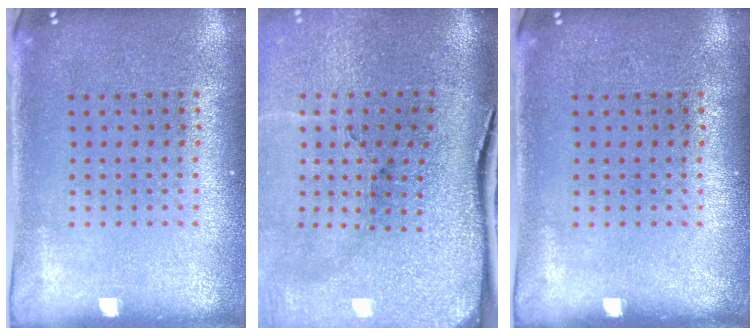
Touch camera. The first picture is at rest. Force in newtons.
{"total": 4.9, "press": 4.0, "slide": 3.0}
{"total": 0.0}